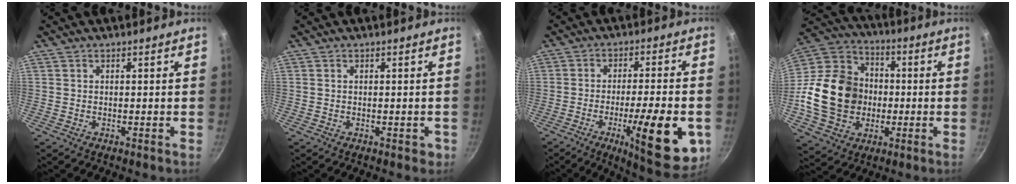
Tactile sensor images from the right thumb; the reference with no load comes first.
{"total": 1.8, "force": [-0.3, 1.3, 1.3], "torque": [-0.007, 0.006, -0.001]}
{"total": 17.7, "force": [-5.6, 4.4, 16.2], "torque": [-0.209, 0.012, -0.079]}
{"total": 21.3, "force": [-2.3, 17.3, 12.2], "torque": [-0.202, 0.036, -0.040]}